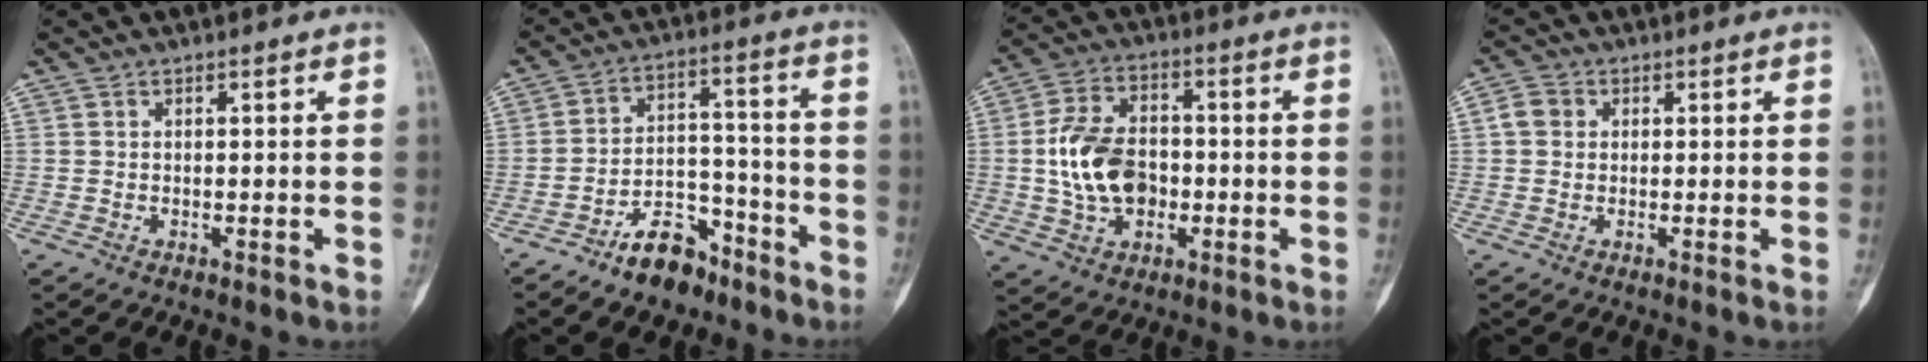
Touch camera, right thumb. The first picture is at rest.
{"total": 10.1, "force": [-7.3, 5.3, 4.6], "torque": [-0.053, 0.069, -0.127]}
{"total": 12.5, "force": [-1.1, 8.6, 8.9], "torque": [-0.144, 0.021, -0.021]}
{"total": 2.8, "force": [0.3, 2.4, 1.4], "torque": [-0.022, 0.011, 0.000]}